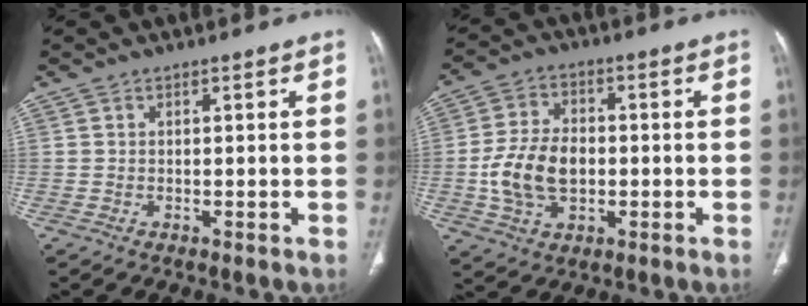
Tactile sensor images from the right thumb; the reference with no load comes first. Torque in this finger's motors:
{"motor_torque": [1.72, 1.53, 0.71, -0.79, 0.26]}